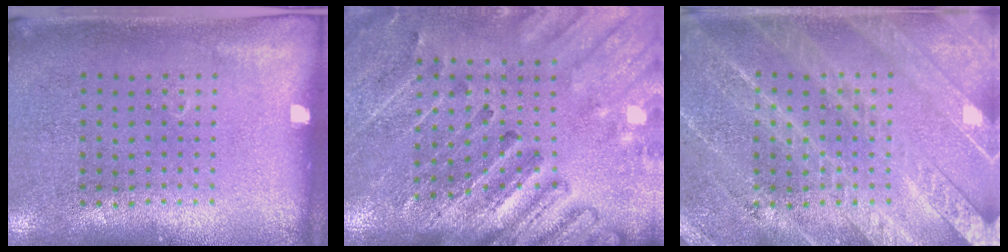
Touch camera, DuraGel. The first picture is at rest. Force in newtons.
{"total": 2.7, "press": 2.7, "slide": 0.3}
{"total": 3.1, "press": 3.1, "slide": 0.4}